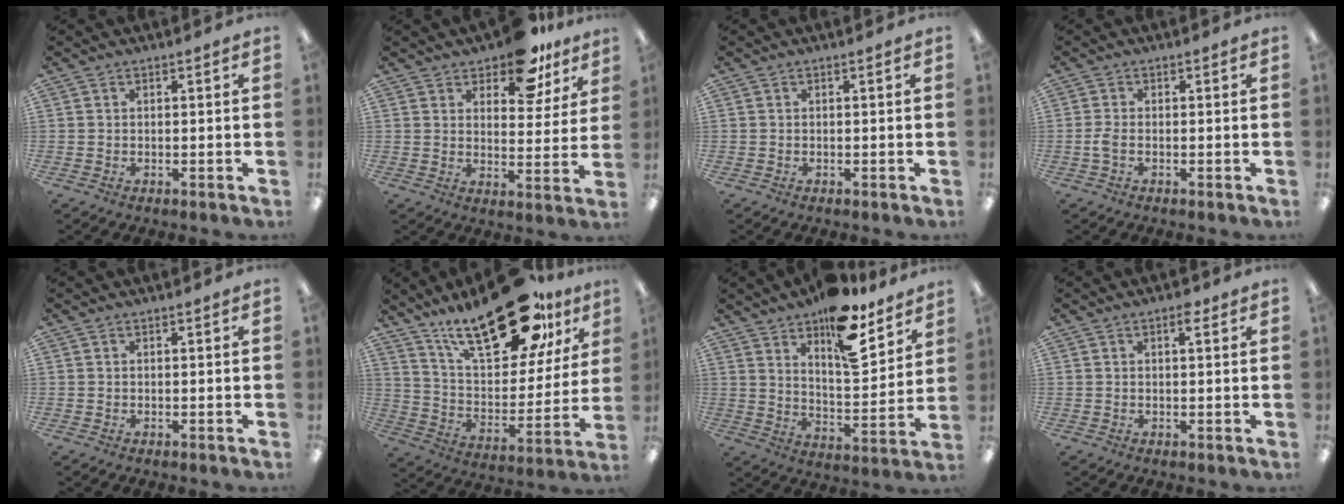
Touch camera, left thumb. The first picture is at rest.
{"total": 11.4, "force": [9.0, 4.9, 5.0], "torque": [-0.073, -0.052, 0.163]}
{"total": 0.0}
{"total": 2.4, "force": [-0.4, 1.2, 2.1], "torque": [-0.043, 0.002, -0.009]}
{"total": 0.0}
{"total": 27.7, "force": [18.8, 11.0, 17.1], "torque": [-0.265, -0.102, 0.313]}
{"total": 16.2, "force": [12.1, 5.9, 9.0], "torque": [-0.130, -0.080, 0.205]}
{"total": 2.3, "force": [1.2, 1.1, 1.6], "torque": [-0.011, -0.006, 0.015]}